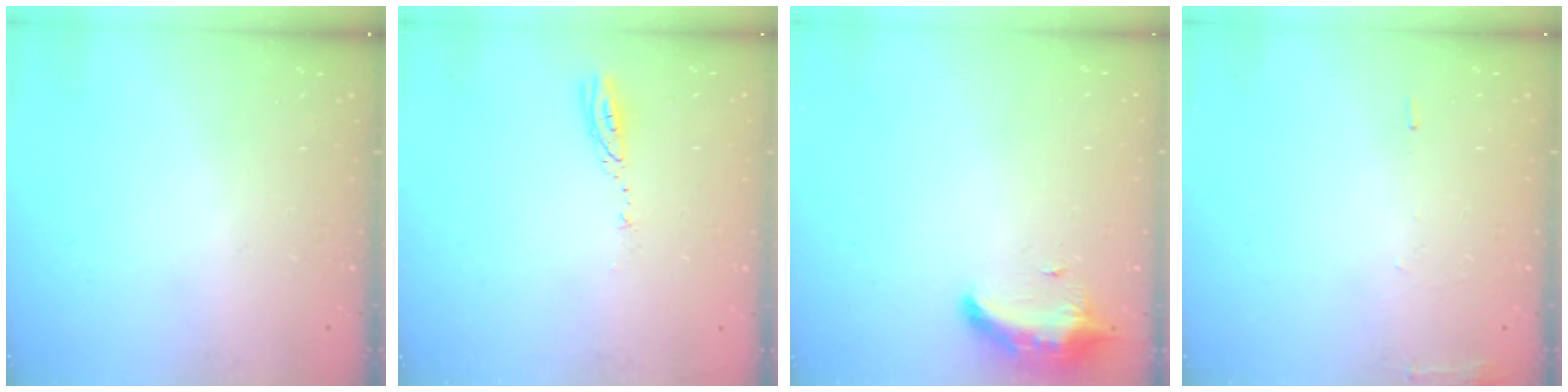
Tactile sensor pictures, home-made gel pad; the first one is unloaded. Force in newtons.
{"total": 3.5, "press": 3.4, "slide": 0.3}
{"total": 8.5, "press": 8.4, "slide": 1.4}
{"total": 5.9, "press": 5.7, "slide": 1.6}